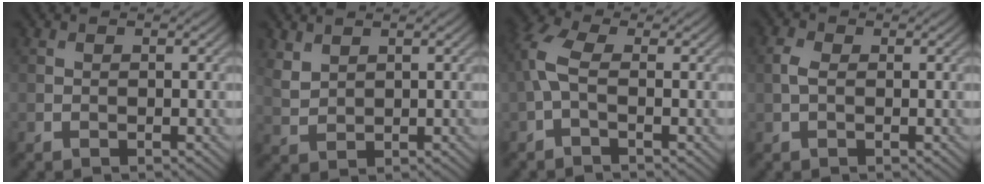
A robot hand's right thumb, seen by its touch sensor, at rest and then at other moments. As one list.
[{"total": 2.6, "force": [1.9, 1.4, 1.2], "torque": [-0.037, -0.002, 0.046]}, {"total": 4.6, "force": [-0.3, 2.2, 4.0], "torque": [-0.111, 0.012, -0.017]}, {"total": 1.7, "force": [0.0, 1.0, 1.4], "torque": [-0.038, 0.005, -0.004]}]